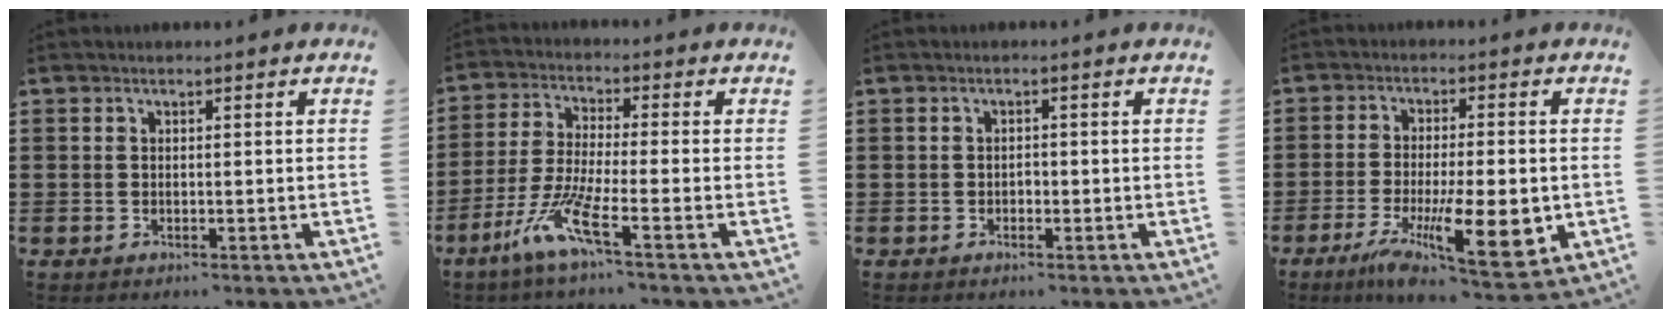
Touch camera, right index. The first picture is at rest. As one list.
[{"total": 8.7, "force": [-4.9, 0.6, 7.1], "torque": [-0.170, -0.022, -0.098]}, {"total": 0.9, "force": [-0.4, 0.6, 0.5], "torque": [-0.012, -0.001, -0.009]}, {"total": 14.0, "force": [-4.1, 4.4, 12.6], "torque": [-0.211, -0.014, -0.060]}]